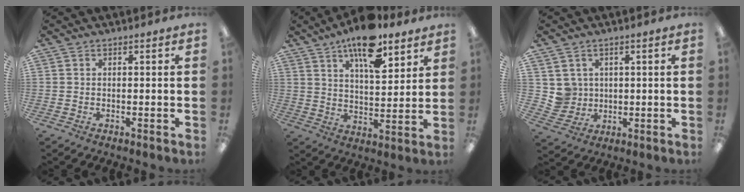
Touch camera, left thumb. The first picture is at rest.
{"total": 14.3, "force": [9.8, 5.6, 8.9], "torque": [-0.129, -0.051, 0.163]}
{"total": 4.8, "force": [2.2, 4.3, -0.2], "torque": [-0.010, -0.004, 0.043]}